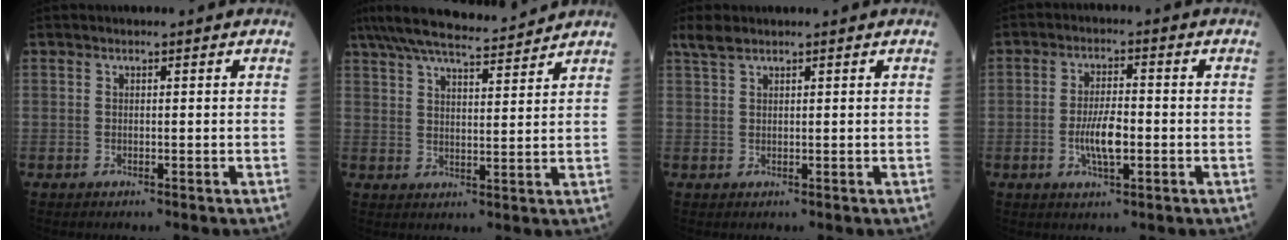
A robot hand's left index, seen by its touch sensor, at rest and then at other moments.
{"total": 12.7, "force": [11.6, 0.9, 5.0], "torque": [-0.094, 0.015, 0.185]}
{"total": 2.9, "force": [2.3, 0.9, 1.4], "torque": [-0.034, 0.016, 0.047]}
{"total": 5.7, "force": [-1.5, 1.6, 5.2], "torque": [-0.104, -0.004, -0.029]}